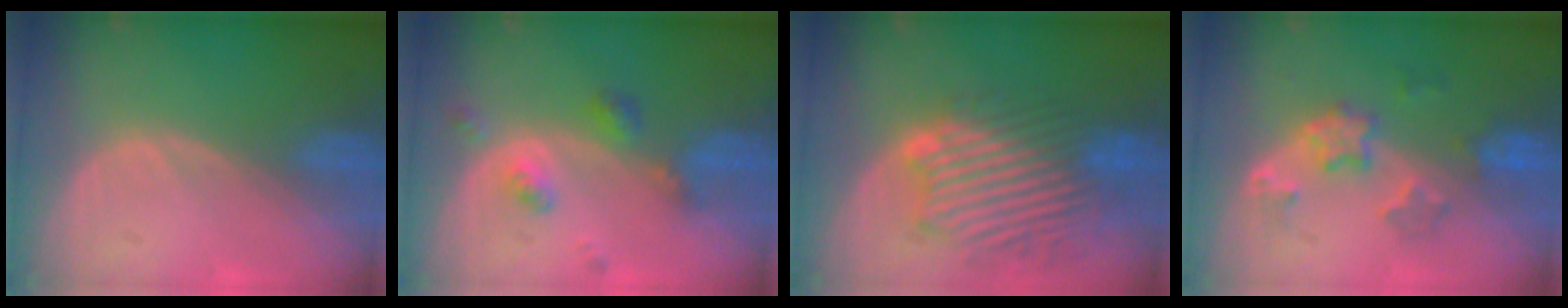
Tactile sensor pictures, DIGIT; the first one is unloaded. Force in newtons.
{"total": 5.1, "press": 4.4, "slide": 2.5}
{"total": 11.5, "press": 10.5, "slide": 4.6}
{"total": 5.7, "press": 5.6, "slide": 1.1}